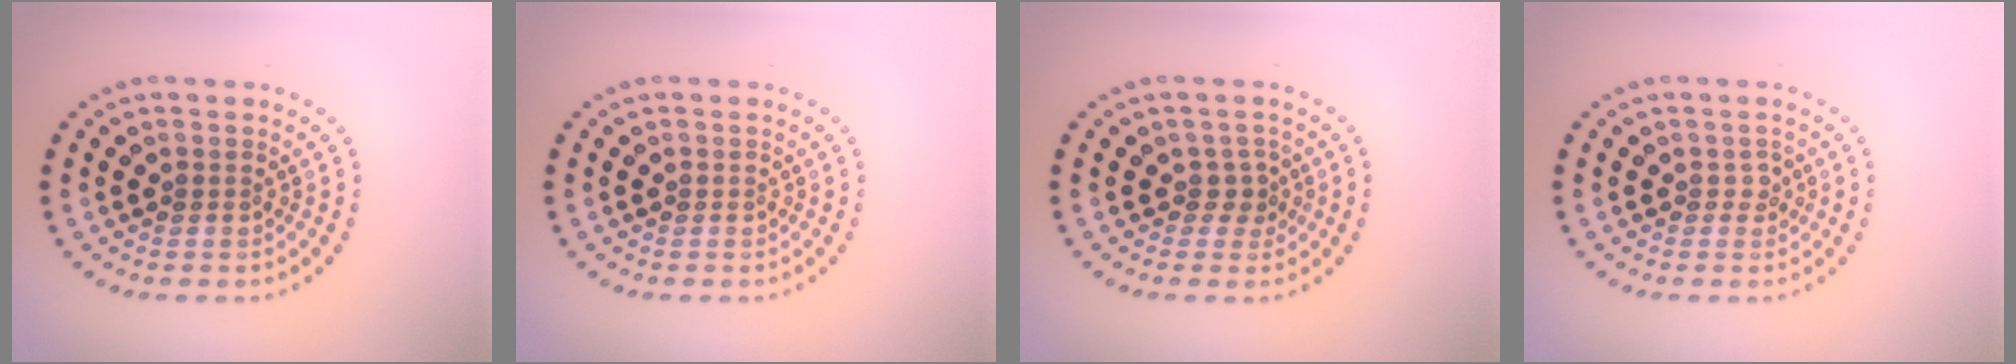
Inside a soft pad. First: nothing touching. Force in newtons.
{"total": 0.0}
{"total": 1.6, "press": 1.3, "slide": 0.9}
{"total": 0.9, "press": 0.7, "slide": 0.6}